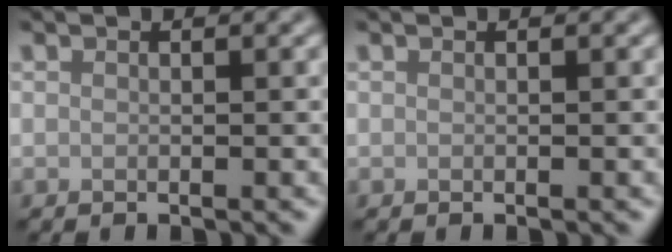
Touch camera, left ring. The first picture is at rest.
{"total": 0.0}